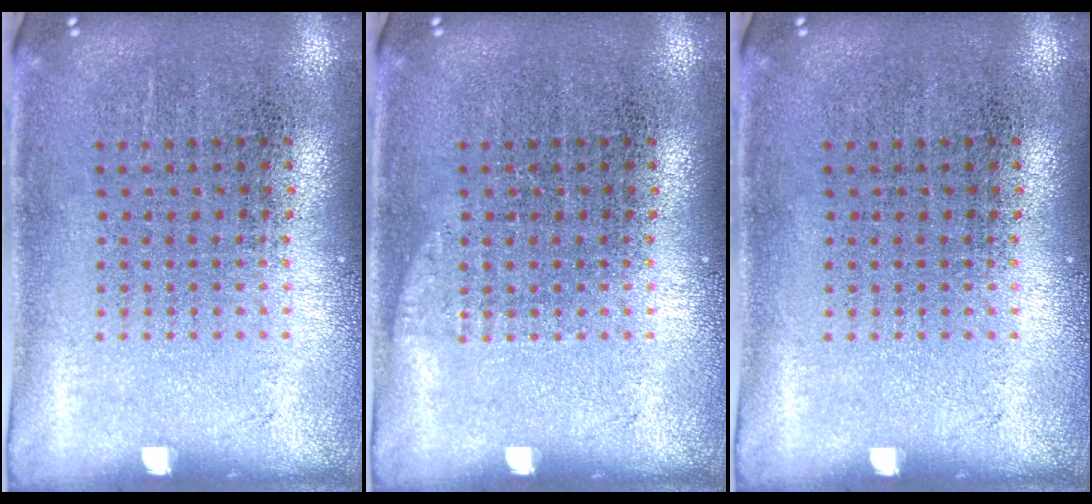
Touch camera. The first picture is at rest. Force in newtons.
{"total": 0.7, "press": 0.7, "slide": 0.2}
{"total": 0.0}